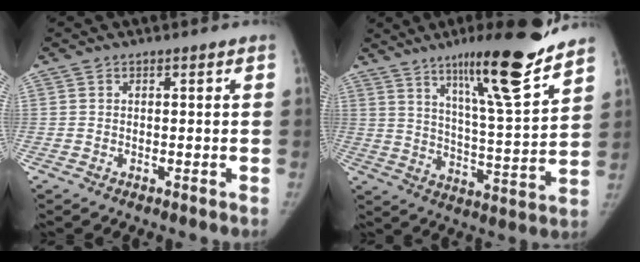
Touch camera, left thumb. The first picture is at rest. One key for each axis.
{"total": 18.8, "fx": 13.3, "fy": 1.7, "fz": 13.2, "tx": -0.183, "ty": -0.080, "tz": 0.213}